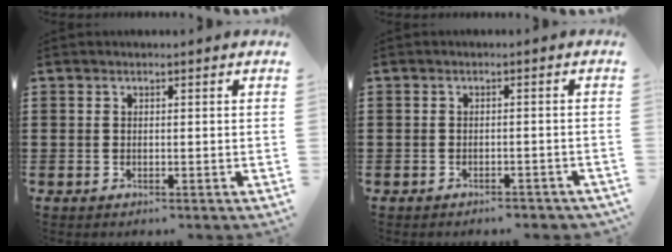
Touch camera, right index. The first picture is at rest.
{"total": 1.4, "force": [-1.4, 0.3, 0.2], "torque": [-0.009, -0.002, -0.029]}